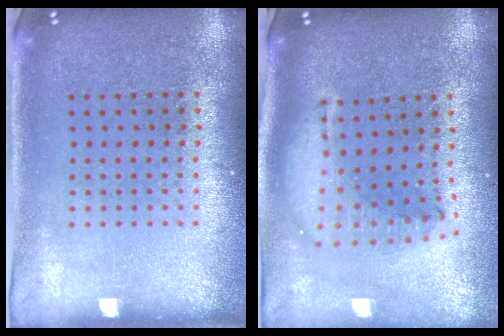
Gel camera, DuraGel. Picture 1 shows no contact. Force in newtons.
{"total": 1.6, "press": 1.4, "slide": 0.7}